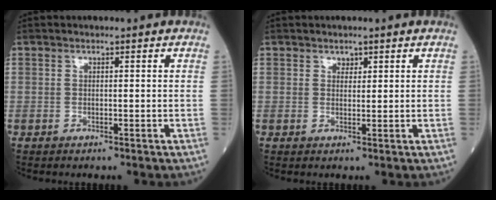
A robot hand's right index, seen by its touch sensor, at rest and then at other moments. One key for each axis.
{"total": 1.1, "fx": 0.8, "fy": 0.7, "fz": 0.4, "tx": -0.001, "ty": -0.004, "tz": 0.011}